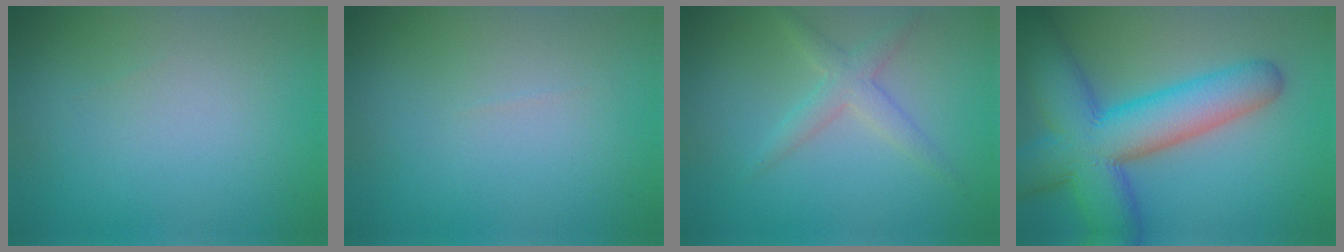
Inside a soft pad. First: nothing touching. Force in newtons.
{"total": 0.0}
{"total": 2.4, "press": 2.4, "slide": 0.1}
{"total": 11.9, "press": 11.9, "slide": 0.3}